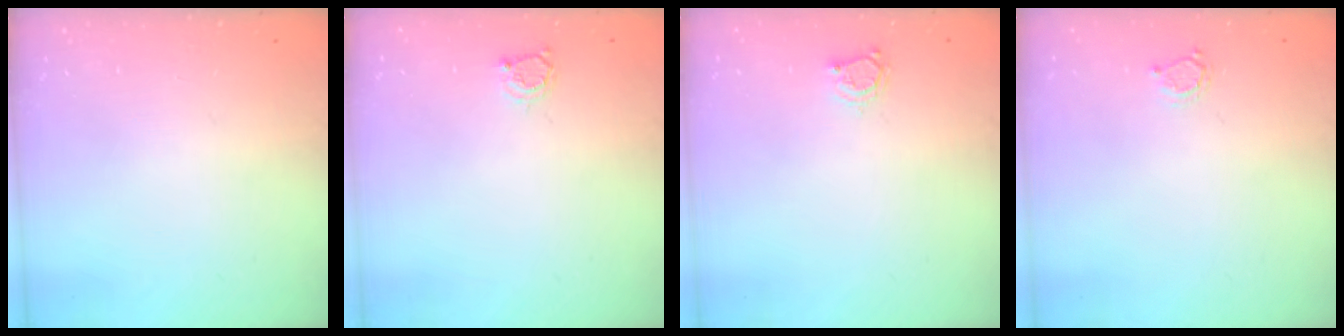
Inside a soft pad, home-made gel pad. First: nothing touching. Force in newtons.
{"total": 2.5, "press": 2.5, "slide": 0.3}
{"total": 2.9, "press": 2.9, "slide": 0.3}
{"total": 2.6, "press": 2.6, "slide": 0.4}